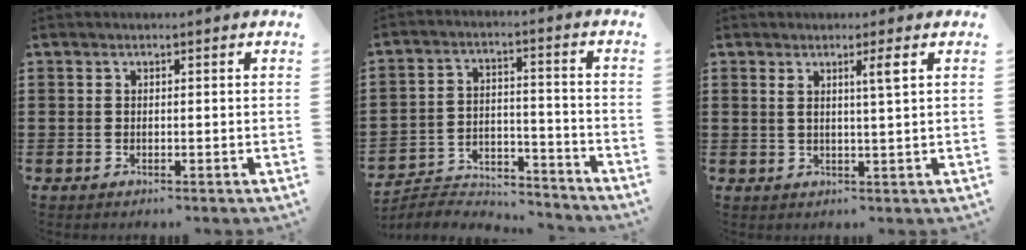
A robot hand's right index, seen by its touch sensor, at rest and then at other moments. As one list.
[{"total": 5.5, "force": [-5.3, 1.2, 0.8], "torque": [-0.020, 0.013, -0.107]}, {"total": 3.0, "force": [1.2, 0.0, 2.7], "torque": [-0.056, -0.003, 0.018]}]